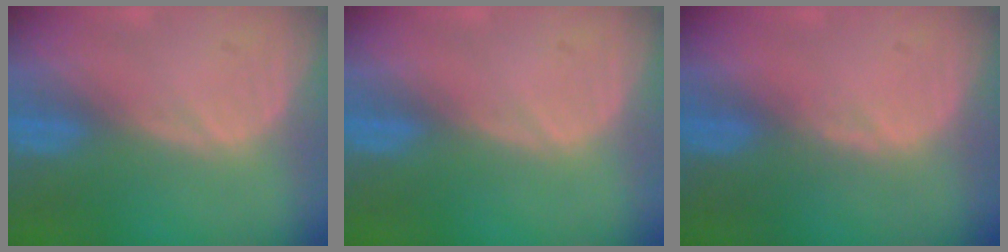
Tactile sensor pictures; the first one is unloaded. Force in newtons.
{"total": 0.0}
{"total": 0.5, "press": 0.5, "slide": 0.1}